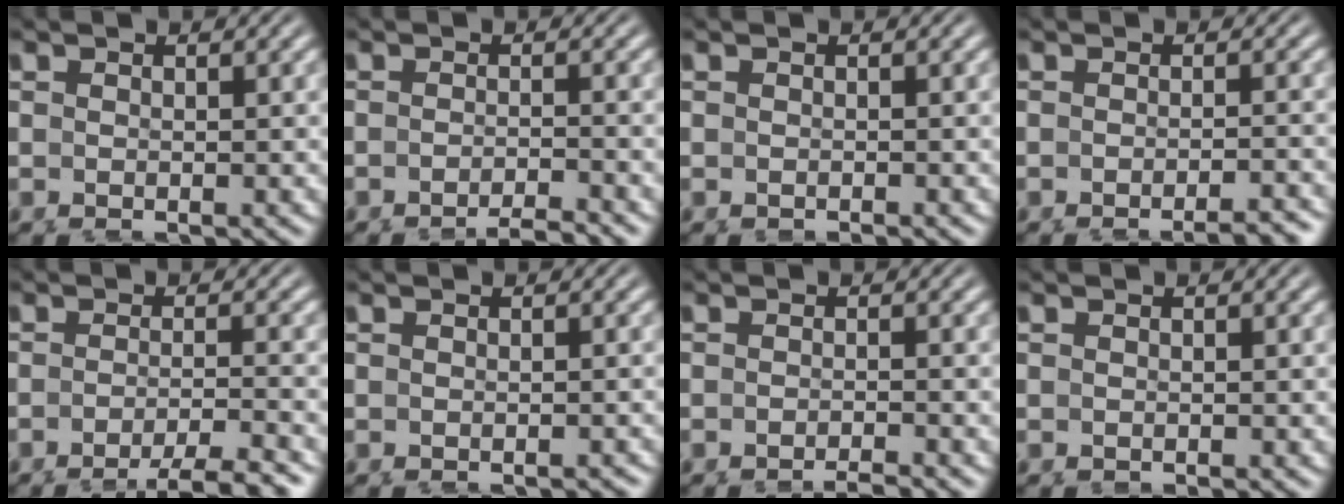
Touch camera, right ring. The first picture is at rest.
{"total": 2.5, "force": [-2.4, -0.3, 0.8], "torque": [-0.009, -0.003, -0.041]}
{"total": 0.8, "force": [-0.8, -0.1, 0.2], "torque": [-0.004, -0.003, -0.009]}
{"total": 2.8, "force": [-2.6, 0.0, 1.1], "torque": [-0.005, 0.002, -0.042]}
{"total": 4.9, "force": [-3.9, 0.5, 3.0], "torque": [-0.032, -0.006, -0.061]}
{"total": 0.7, "force": [-0.7, 0.0, 0.1], "torque": [-0.003, -0.001, -0.008]}
{"total": 1.7, "force": [-1.6, -0.3, 0.4], "torque": [-0.004, -0.002, -0.028]}
{"total": 0.6, "force": [-0.5, 0.1, 0.2], "torque": [-0.004, -0.002, -0.005]}